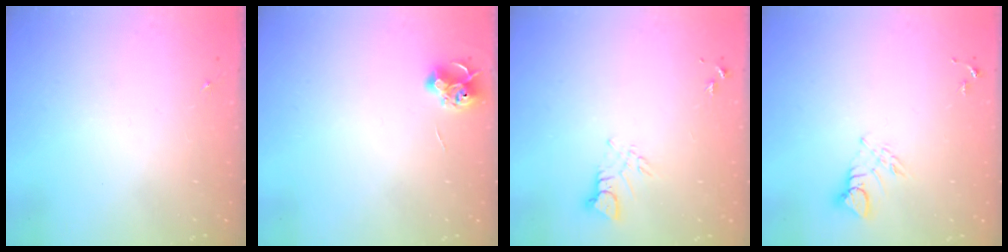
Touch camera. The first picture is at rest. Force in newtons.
{"total": 6.5, "press": 6.5, "slide": 0.8}
{"total": 3.9, "press": 3.9, "slide": 0.4}
{"total": 5.3, "press": 5.2, "slide": 0.4}